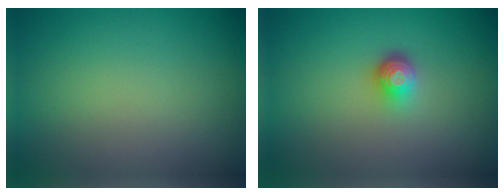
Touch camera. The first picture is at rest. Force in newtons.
{"total": 2.0, "press": 1.4, "slide": 1.5}